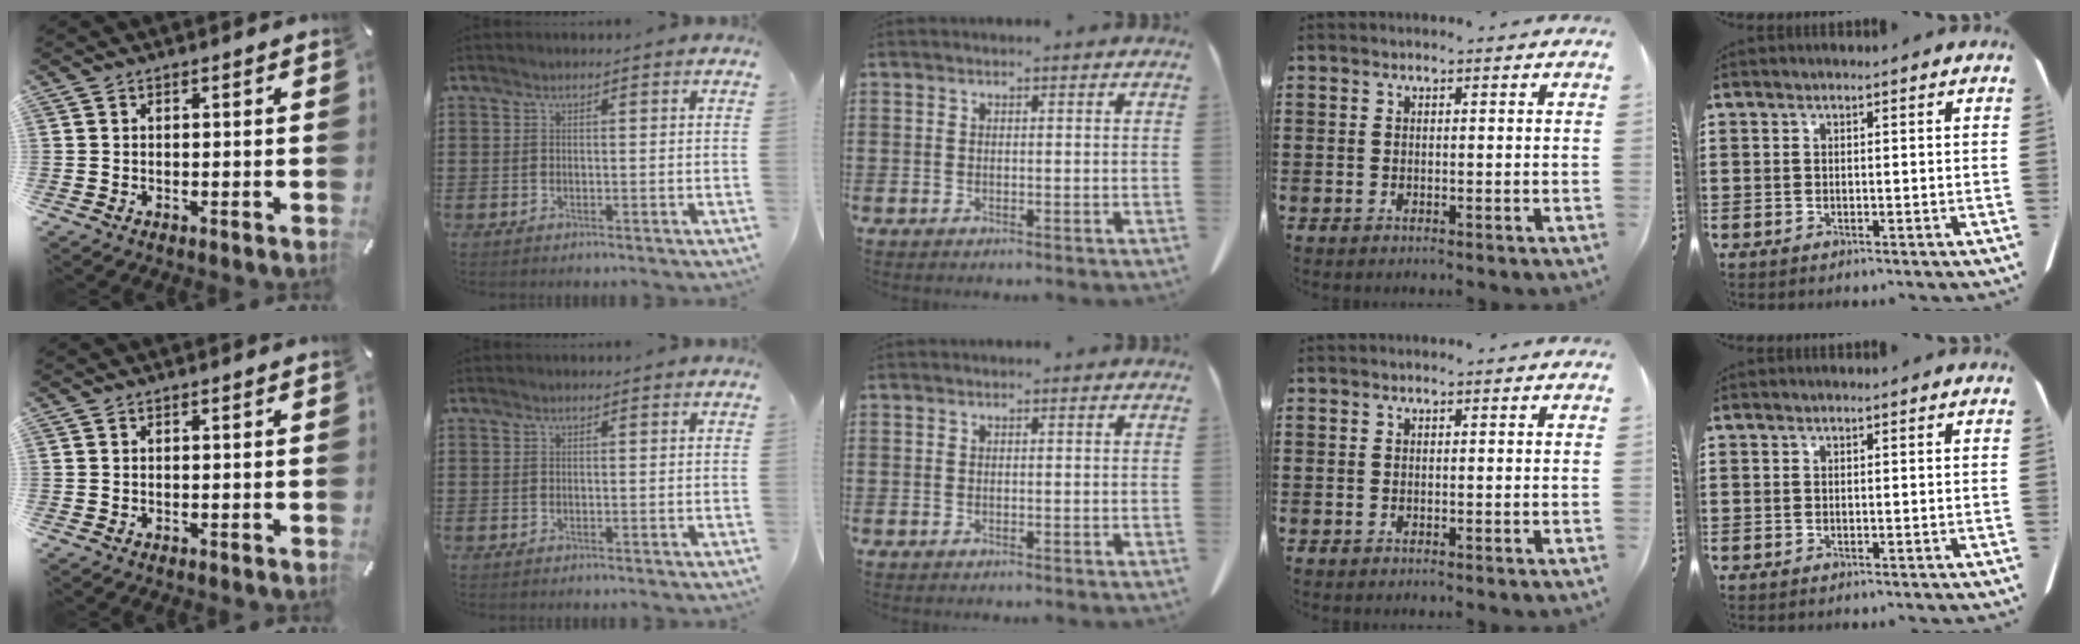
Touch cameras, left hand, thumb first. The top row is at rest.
{}